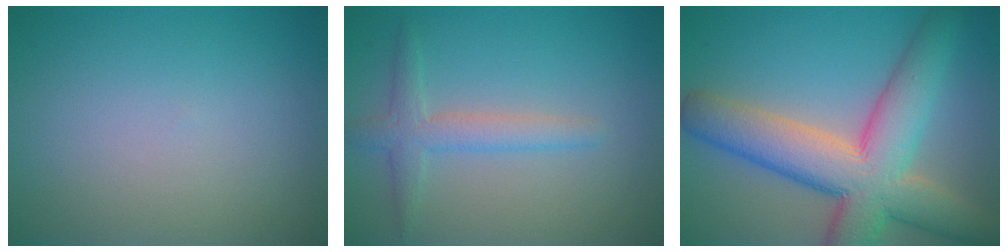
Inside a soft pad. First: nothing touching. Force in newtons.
{"total": 2.7, "press": 2.7, "slide": 0.1}
{"total": 10.3, "press": 10.3, "slide": 0.5}